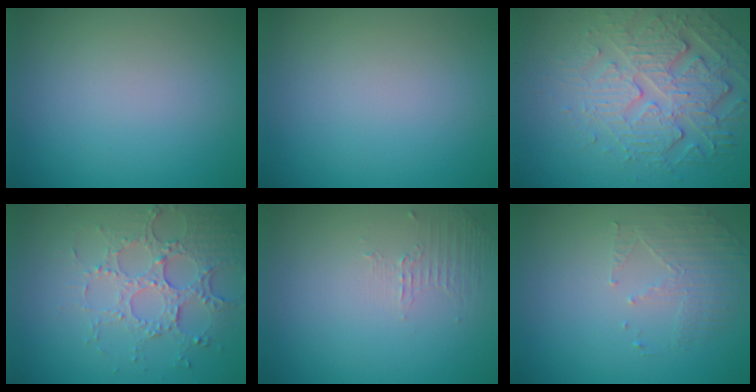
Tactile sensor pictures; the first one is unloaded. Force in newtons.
{"total": 0.0}
{"total": 5.6, "press": 4.6, "slide": 3.2}
{"total": 5.0, "press": 3.8, "slide": 3.3}
{"total": 1.1, "press": 0.2, "slide": 1.0}
{"total": 1.8, "press": 1.1, "slide": 1.4}